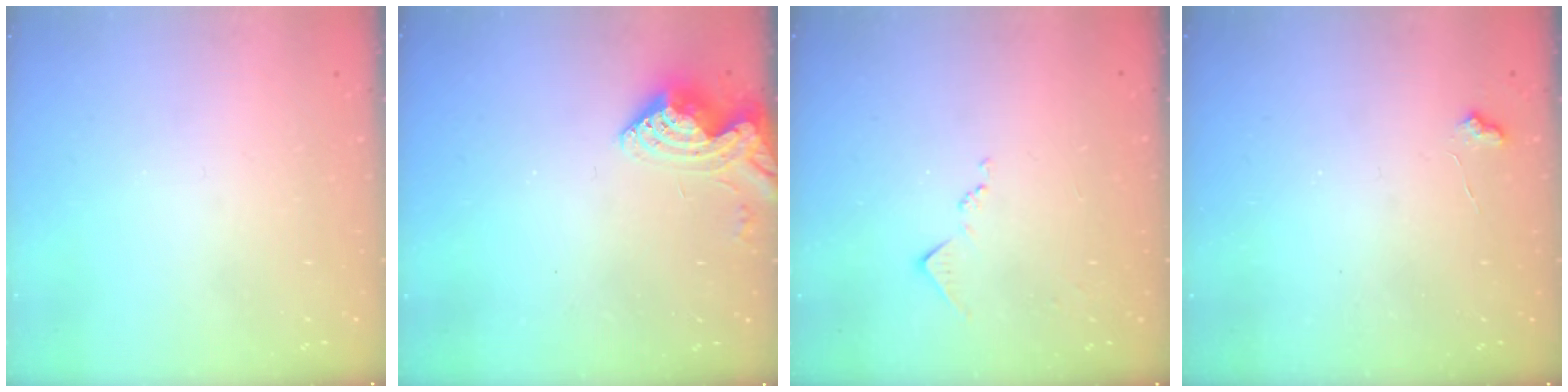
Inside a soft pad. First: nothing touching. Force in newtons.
{"total": 7.8, "press": 7.7, "slide": 0.8}
{"total": 7.5, "press": 7.4, "slide": 0.8}
{"total": 5.2, "press": 5.1, "slide": 0.7}